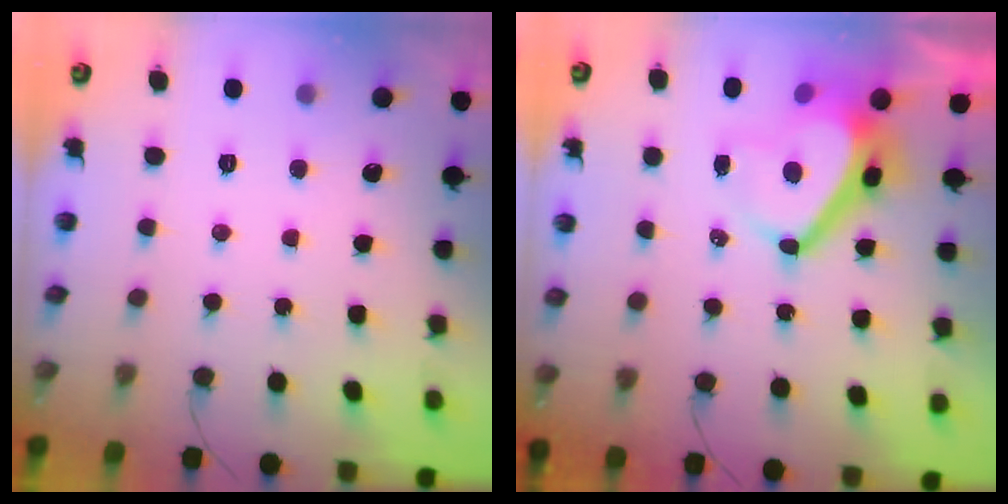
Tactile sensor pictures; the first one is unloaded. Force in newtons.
{"total": 9.4, "press": 9.4, "slide": 0.7}